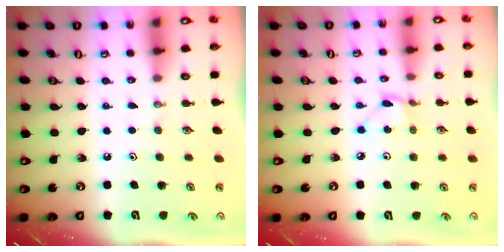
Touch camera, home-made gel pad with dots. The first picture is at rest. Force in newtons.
{"total": 1.8, "press": 1.8, "slide": 0.3}